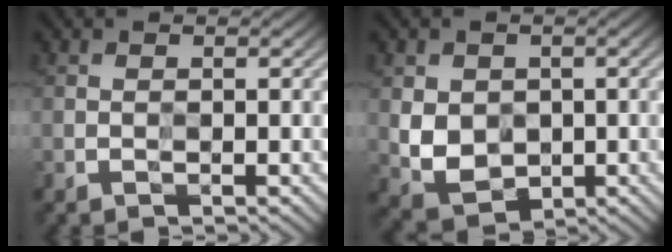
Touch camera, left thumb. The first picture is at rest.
{"total": 5.4, "force": [0.2, 4.5, 3.0], "torque": [-0.077, -0.014, 0.007]}